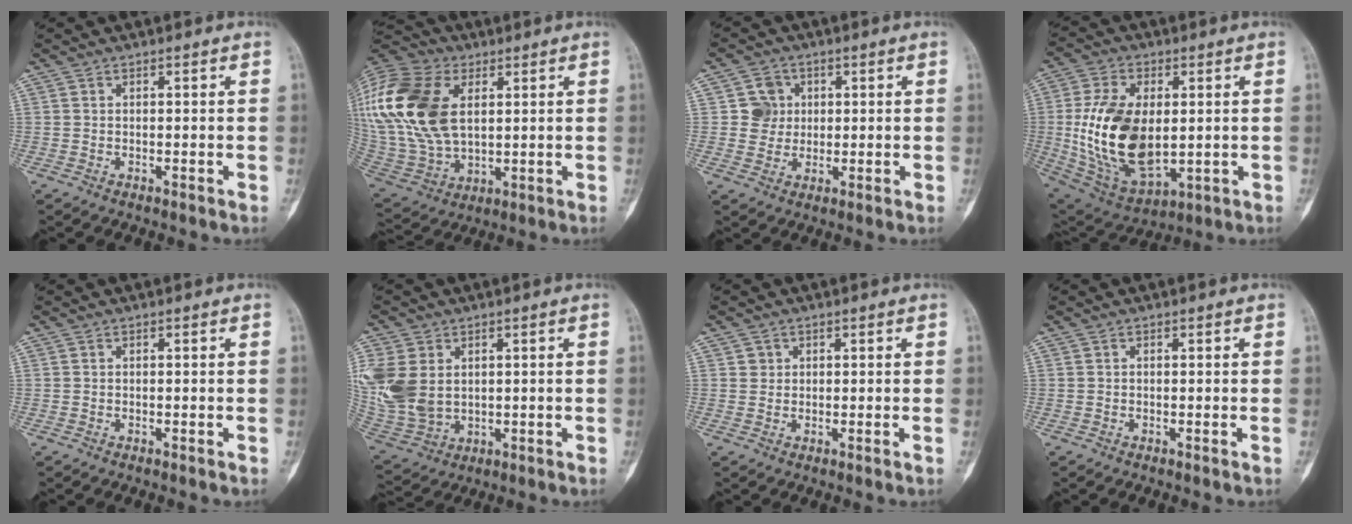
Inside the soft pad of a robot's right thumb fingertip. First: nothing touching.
{"total": 27.5, "force": [7.0, 17.3, 20.2], "torque": [-0.468, 0.007, 0.137]}
{"total": 5.2, "force": [0.8, 5.0, 0.8], "torque": [0.019, 0.006, 0.011]}
{"total": 19.6, "force": [0.4, 11.2, 16.1], "torque": [-0.300, -0.011, 0.027]}
{"total": 0.0}
{"total": 14.9, "force": [2.7, 10.9, 9.8], "torque": [-0.235, -0.010, 0.073]}
{"total": 1.3, "force": [0.5, 1.1, 0.2], "torque": [0.006, -0.002, 0.006]}
{"total": 0.0}